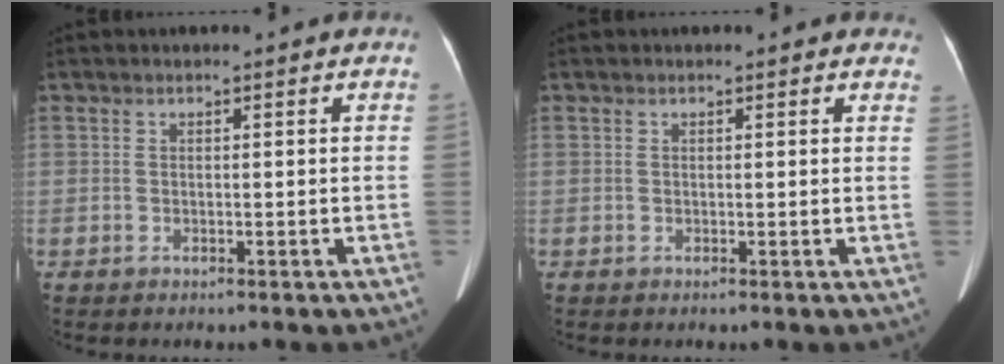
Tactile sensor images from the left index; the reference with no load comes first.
{"total": 2.0, "force": [1.7, 0.8, 0.6], "torque": [0.001, -0.001, -0.001]}